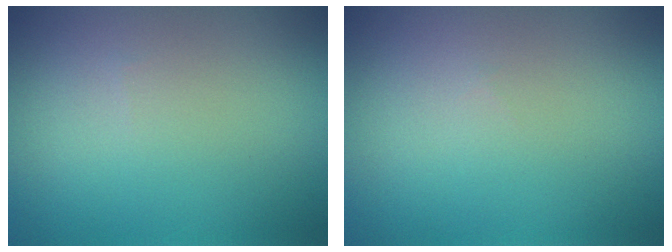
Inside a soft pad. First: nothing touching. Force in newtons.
{"total": 0.0}